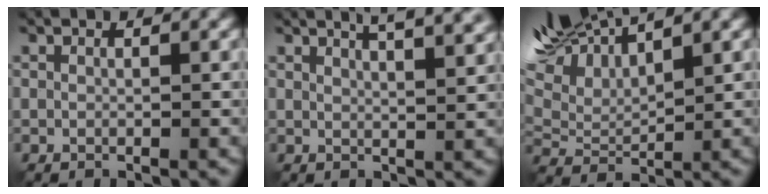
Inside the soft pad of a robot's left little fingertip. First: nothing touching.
{"total": 7.4, "force": [4.9, 2.6, 4.8], "torque": [-0.031, 0.036, 0.036]}
{"total": 9.3, "force": [6.7, 3.1, 5.6], "torque": [-0.138, 0.025, 0.114]}